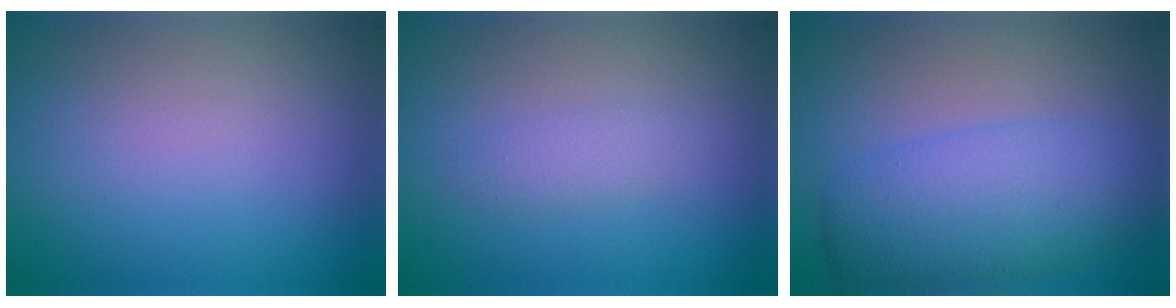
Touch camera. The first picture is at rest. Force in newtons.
{"total": 1.5, "press": 1.5, "slide": 0.0}
{"total": 6.6, "press": 6.6, "slide": 0.1}